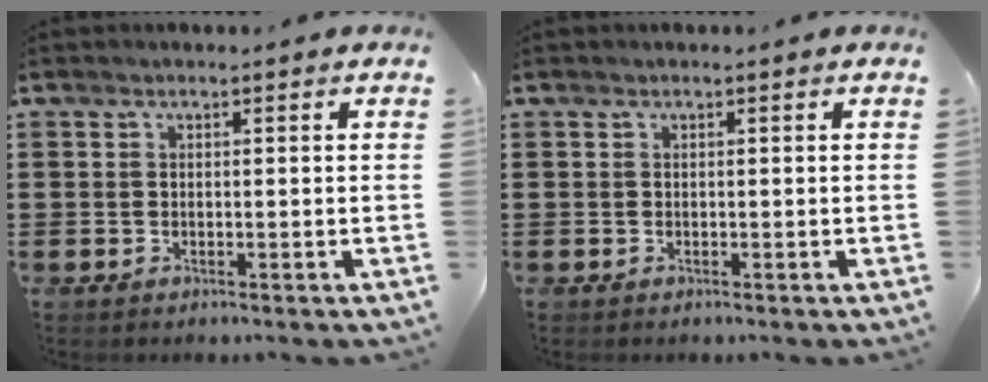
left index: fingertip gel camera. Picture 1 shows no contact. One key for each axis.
{"total": 0.0}